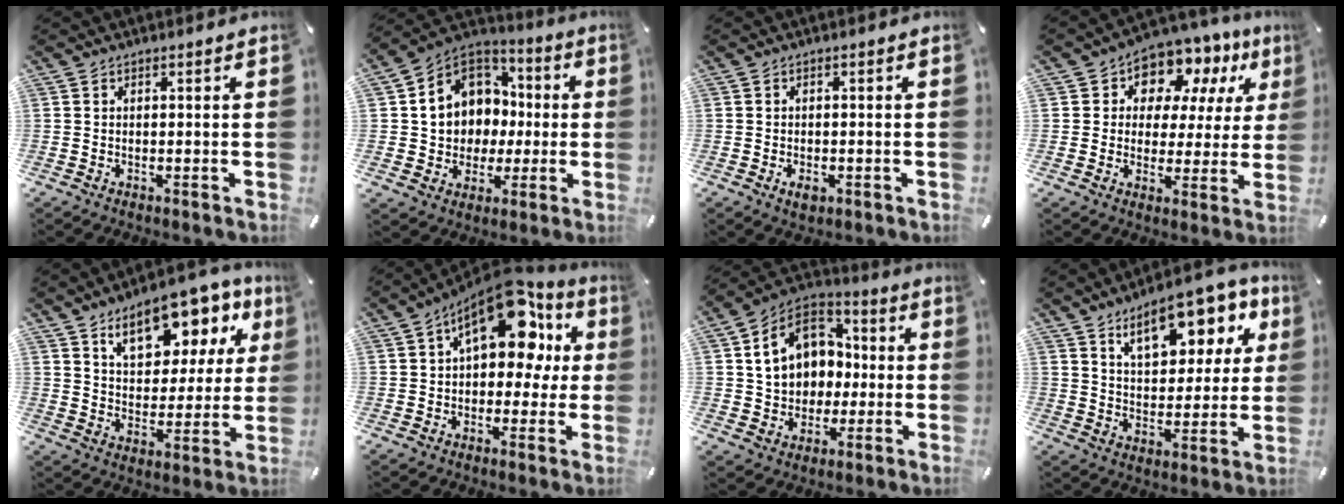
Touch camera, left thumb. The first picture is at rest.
{"total": 11.1, "force": [0.5, 10.8, 2.5], "torque": [-0.060, -0.009, 0.020]}
{"total": 2.5, "force": [-1.1, 1.6, 1.6], "torque": [-0.045, -0.001, -0.023]}
{"total": 9.9, "force": [6.7, 6.8, 2.8], "torque": [-0.054, -0.056, 0.121]}
{"total": 15.4, "force": [9.6, 8.5, 8.5], "torque": [-0.132, -0.044, 0.166]}
{"total": 17.1, "force": [7.7, 9.4, 12.0], "torque": [-0.175, -0.042, 0.132]}
{"total": 14.6, "force": [1.4, 12.8, 6.9], "torque": [-0.144, 0.009, 0.033]}
{"total": 15.7, "force": [9.2, 8.0, 9.9], "torque": [-0.147, -0.037, 0.156]}